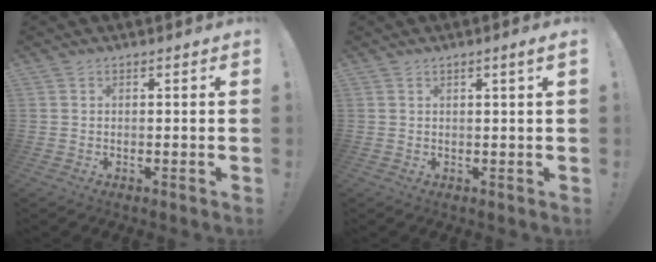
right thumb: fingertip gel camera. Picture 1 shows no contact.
{"total": 2.3, "force": [0.9, -0.1, 2.1], "torque": [-0.023, -0.007, 0.010]}